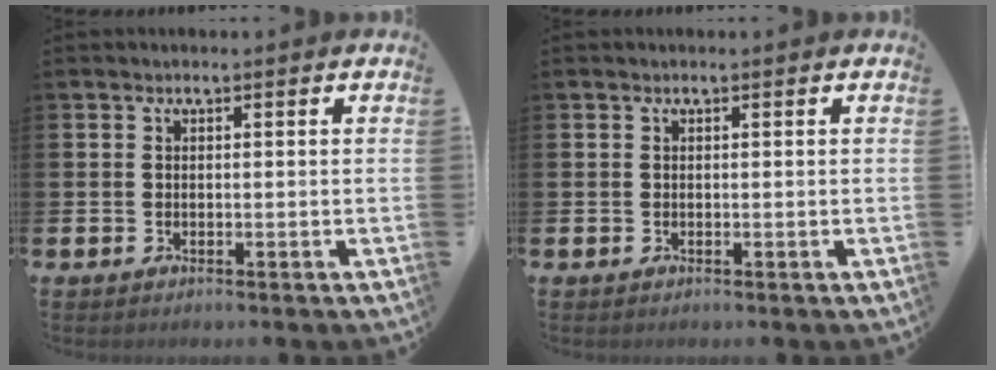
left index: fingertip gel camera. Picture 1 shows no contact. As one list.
[{"total": 0.0}]